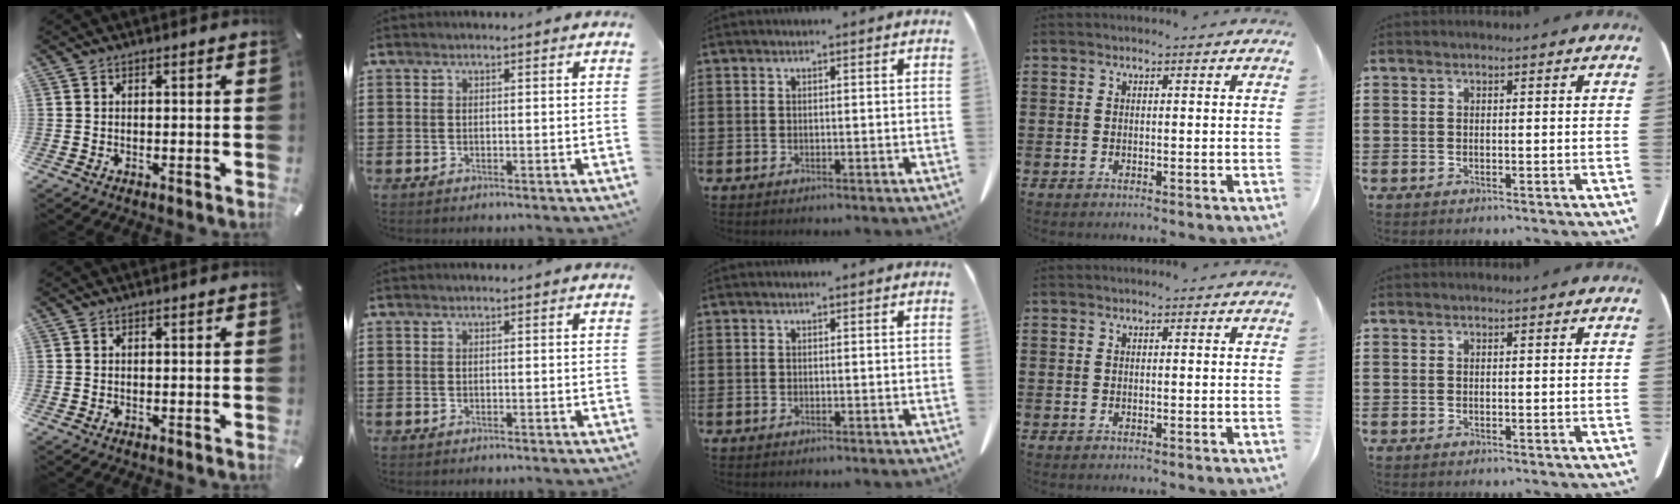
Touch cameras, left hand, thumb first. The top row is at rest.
{}